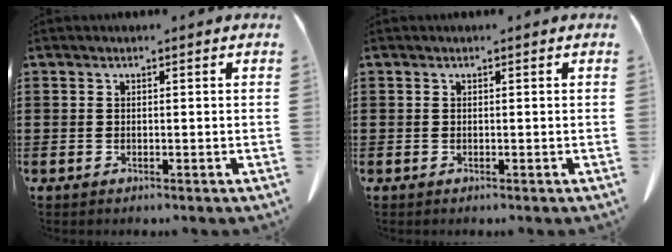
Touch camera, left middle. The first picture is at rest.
{"total": 0.0}